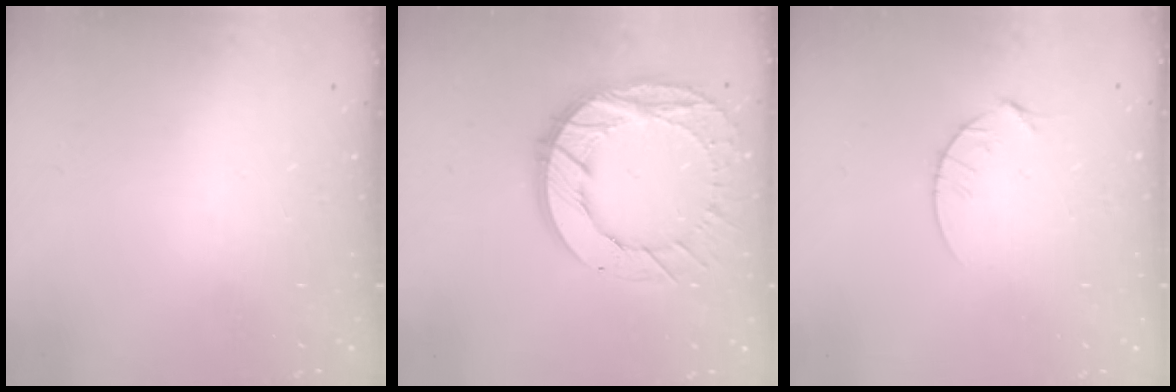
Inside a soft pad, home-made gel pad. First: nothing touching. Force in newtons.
{"total": 18.3, "press": 18.3, "slide": 1.6}
{"total": 4.8, "press": 4.8, "slide": 0.6}